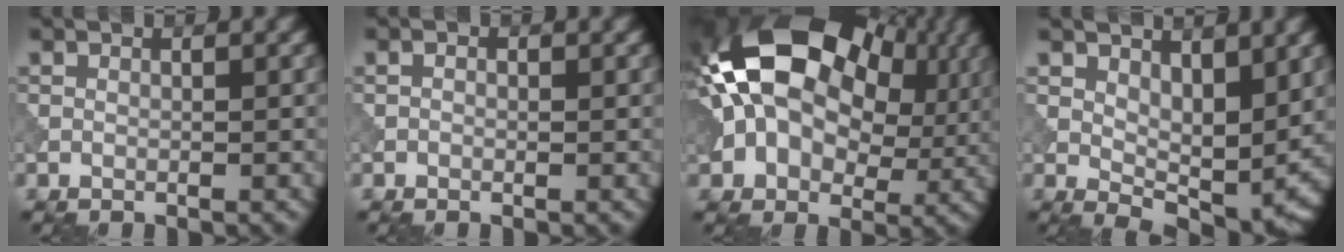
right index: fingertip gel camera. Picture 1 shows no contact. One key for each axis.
{"total": 0.6, "fx": 0.0, "fy": 0.4, "fz": 0.5, "tx": -0.007, "ty": 0.000, "tz": -0.003}
{"total": 17.8, "fx": 3.9, "fy": 12.6, "fz": 12.0, "tx": -0.201, "ty": 0.034, "tz": 0.070}
{"total": 6.1, "fx": 2.3, "fy": 3.1, "fz": 4.8, "tx": -0.076, "ty": -0.013, "tz": 0.043}